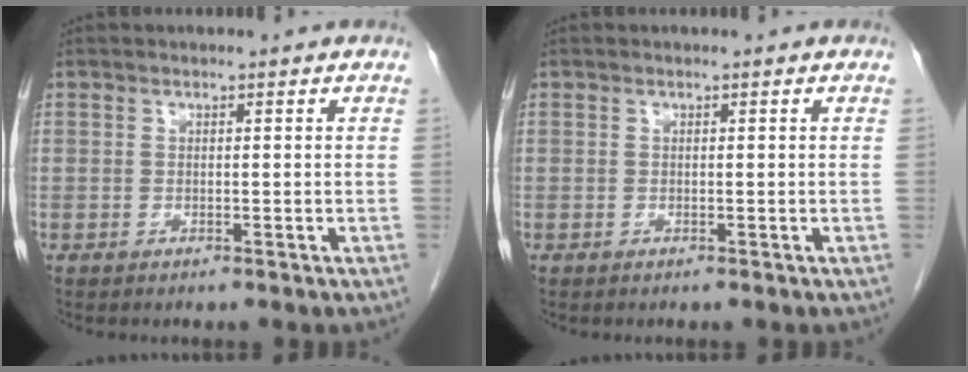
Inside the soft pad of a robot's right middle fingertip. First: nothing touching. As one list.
[{"total": 0.0}]